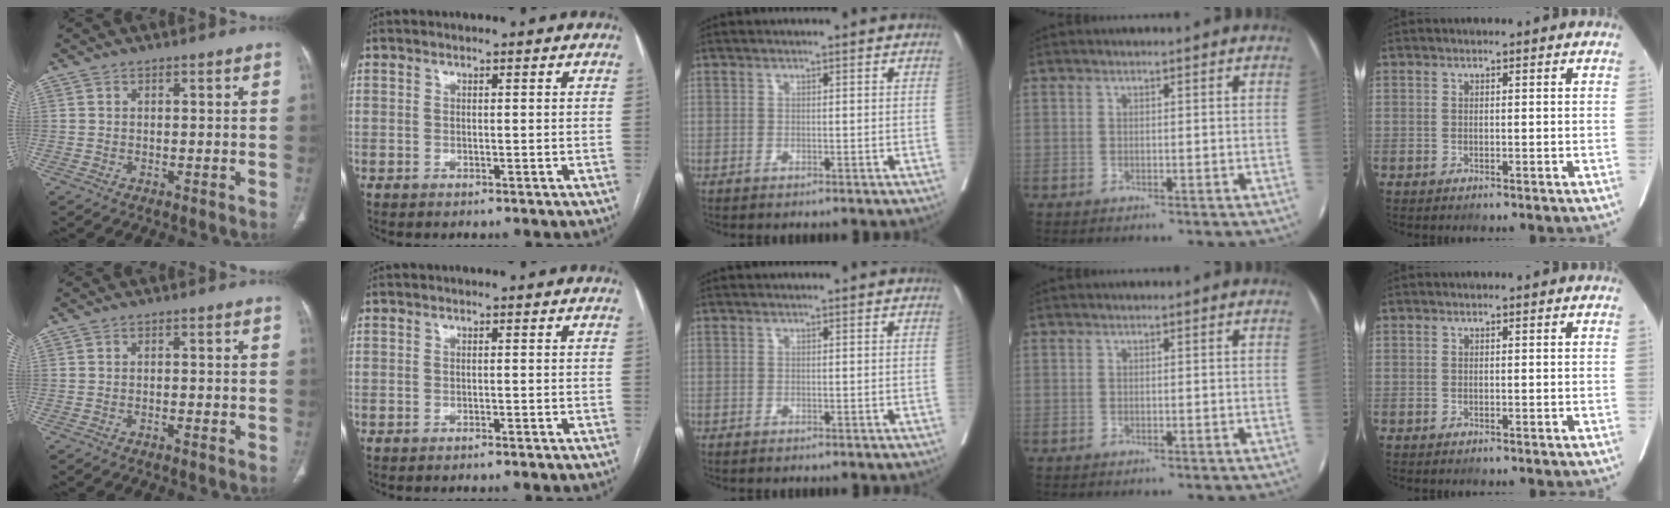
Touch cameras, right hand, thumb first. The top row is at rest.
{"thumb": {"total": 1.0, "force": [-0.5, 0.2, 0.8], "torque": [-0.016, 0.006, -0.007]}, "index": {"total": 2.5, "force": [-2.3, 0.2, 0.9], "torque": [-0.015, 0.000, -0.026]}}